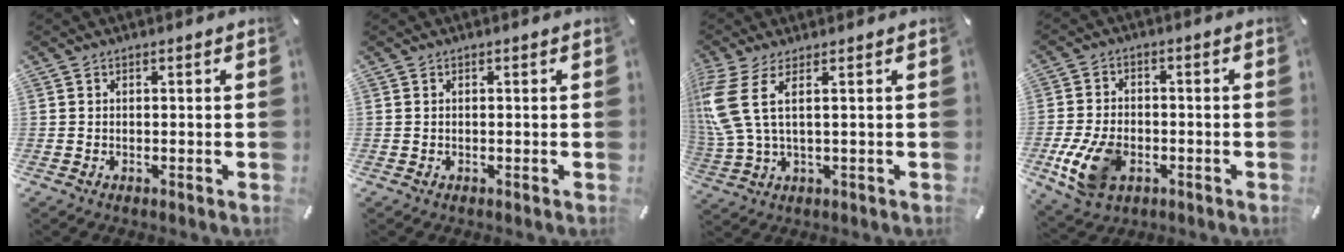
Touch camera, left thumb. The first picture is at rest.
{"total": 0.0}
{"total": 9.1, "force": [2.6, 2.6, 8.3], "torque": [-0.206, -0.021, 0.044]}
{"total": 11.6, "force": [-3.7, 7.6, 7.9], "torque": [-0.164, 0.002, -0.064]}